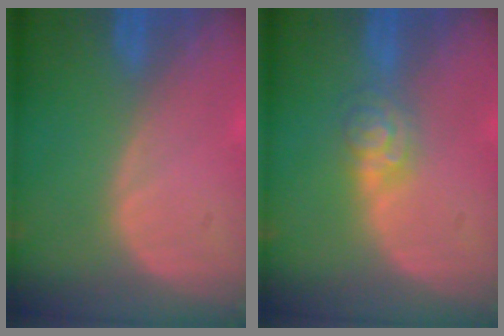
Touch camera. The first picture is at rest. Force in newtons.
{"total": 4.4, "press": 3.9, "slide": 2.0}